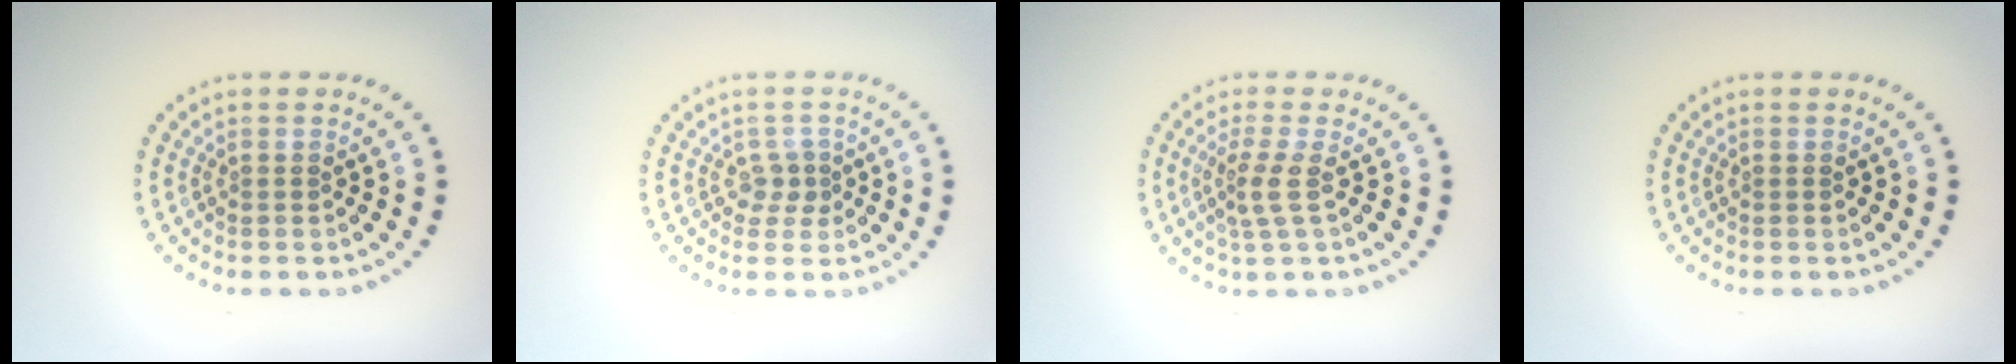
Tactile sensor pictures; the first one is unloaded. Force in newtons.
{"total": 1.5, "press": 1.2, "slide": 0.9}
{"total": 2.3, "press": 1.6, "slide": 1.6}
{"total": 0.0}